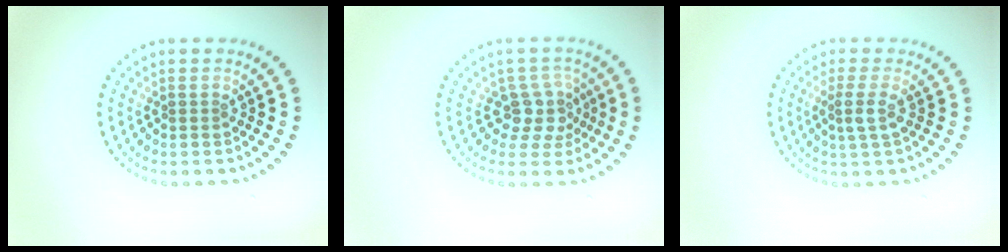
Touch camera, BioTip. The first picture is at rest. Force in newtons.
{"total": 2.9, "press": 2.4, "slide": 1.7}
{"total": 2.0, "press": 1.5, "slide": 1.3}